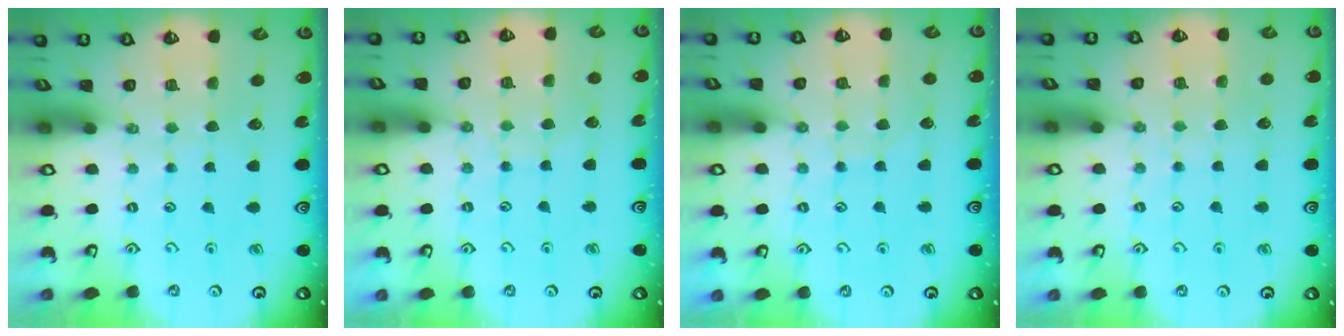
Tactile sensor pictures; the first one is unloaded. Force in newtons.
{"total": 5.7, "press": 5.7, "slide": 0.6}
{"total": 6.5, "press": 6.5, "slide": 0.5}
{"total": 5.4, "press": 5.3, "slide": 0.6}